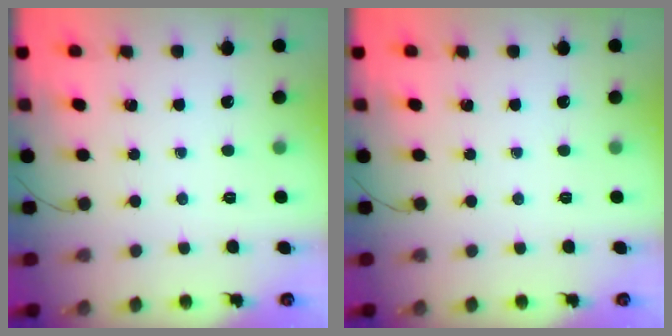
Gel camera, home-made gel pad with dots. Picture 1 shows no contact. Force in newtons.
{"total": 0.0}